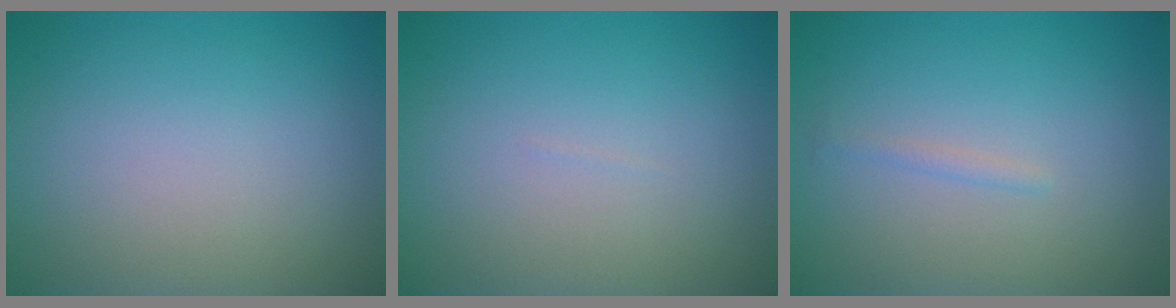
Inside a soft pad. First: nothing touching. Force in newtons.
{"total": 0.0}
{"total": 0.6, "press": 0.6, "slide": 0.0}